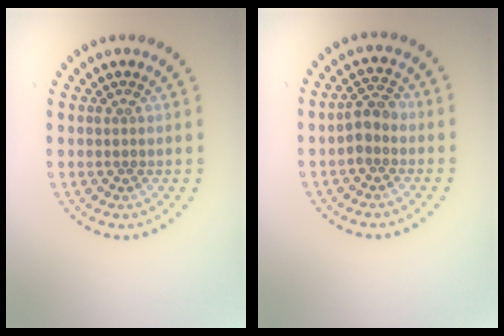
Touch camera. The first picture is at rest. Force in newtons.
{"total": 2.3, "press": 2.1, "slide": 0.9}